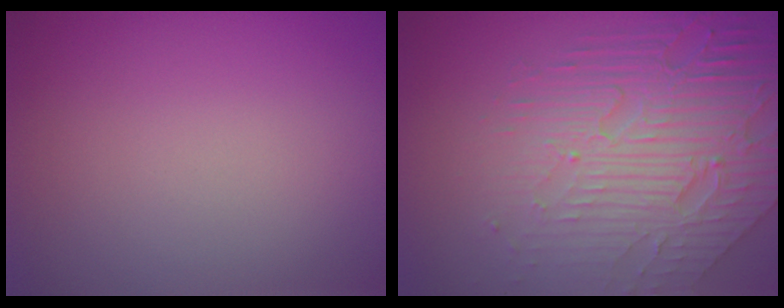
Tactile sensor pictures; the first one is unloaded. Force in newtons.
{"total": 8.1, "press": 5.6, "slide": 5.9}